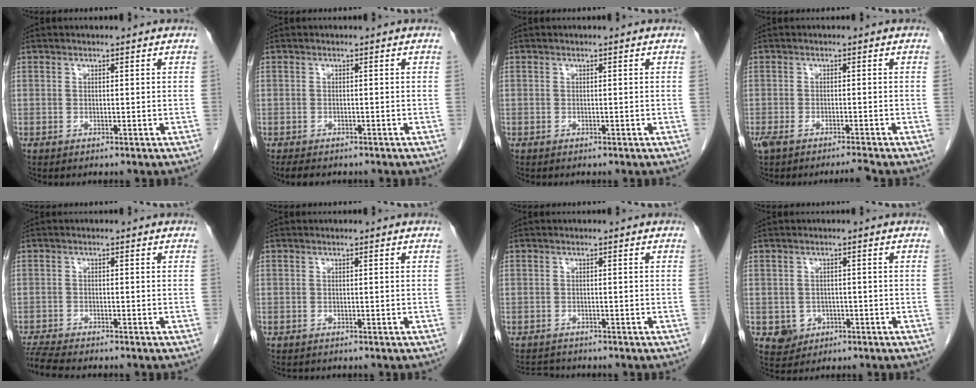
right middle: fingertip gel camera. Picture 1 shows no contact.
{"total": 3.5, "force": [-2.9, 1.3, 1.5], "torque": [-0.032, -0.010, -0.038]}
{"total": 0.0}
{"total": 3.3, "force": [-2.8, 0.0, 1.8], "torque": [-0.037, 0.000, -0.049]}
{"total": 5.7, "force": [-5.2, 0.1, 2.1], "torque": [-0.046, -0.019, -0.090]}
{"total": 0.6, "force": [-0.6, 0.2, 0.1], "torque": [-0.015, -0.003, -0.010]}
{"total": 2.4, "force": [-2.3, 0.5, -0.1], "torque": [-0.004, -0.012, -0.038]}
{"total": 3.6, "force": [-1.2, 3.3, 0.9], "torque": [-0.008, 0.005, -0.011]}